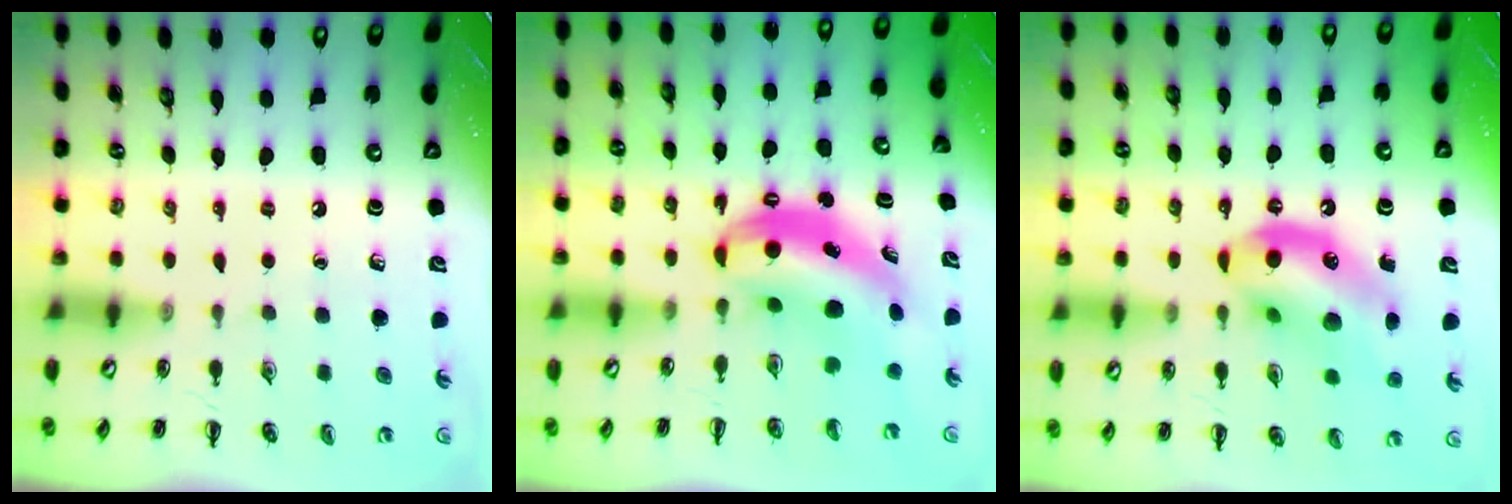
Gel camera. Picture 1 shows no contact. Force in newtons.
{"total": 8.3, "press": 8.0, "slide": 2.1}
{"total": 16.4, "press": 16.1, "slide": 3.2}